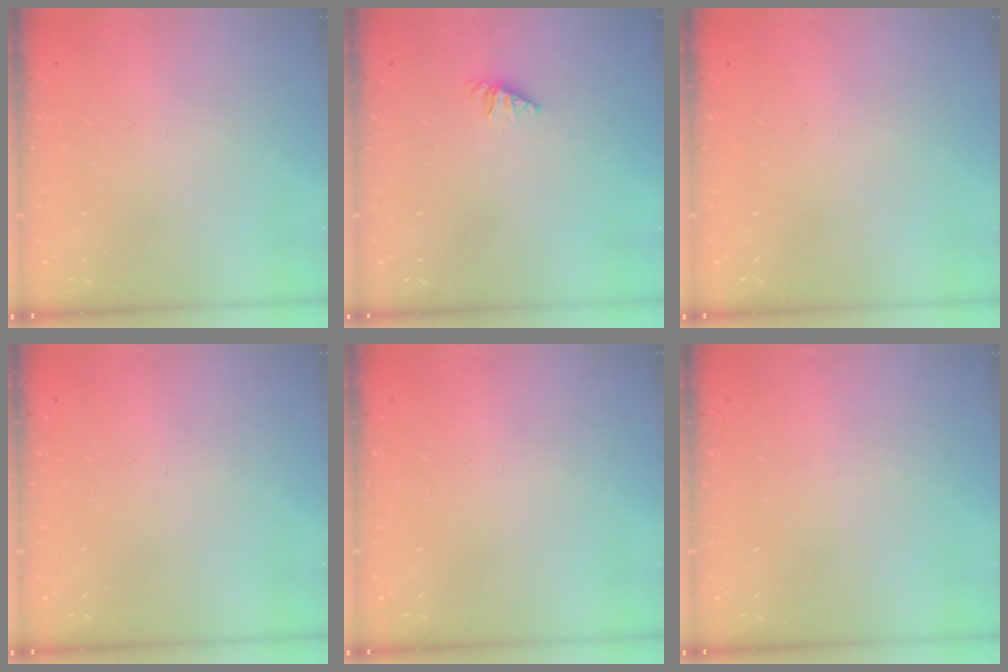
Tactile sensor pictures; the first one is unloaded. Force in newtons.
{"total": 1.2, "press": 1.2, "slide": 0.3}
{"total": 0.0}
{"total": 0.0}
{"total": 0.0}
{"total": 0.0}